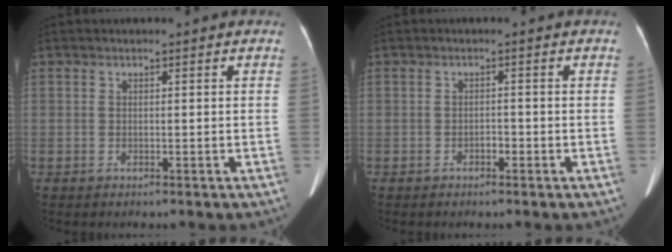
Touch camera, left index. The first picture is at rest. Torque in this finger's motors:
{"motor_torque": [-0.02, 0.05, 0.00, -0.01]}